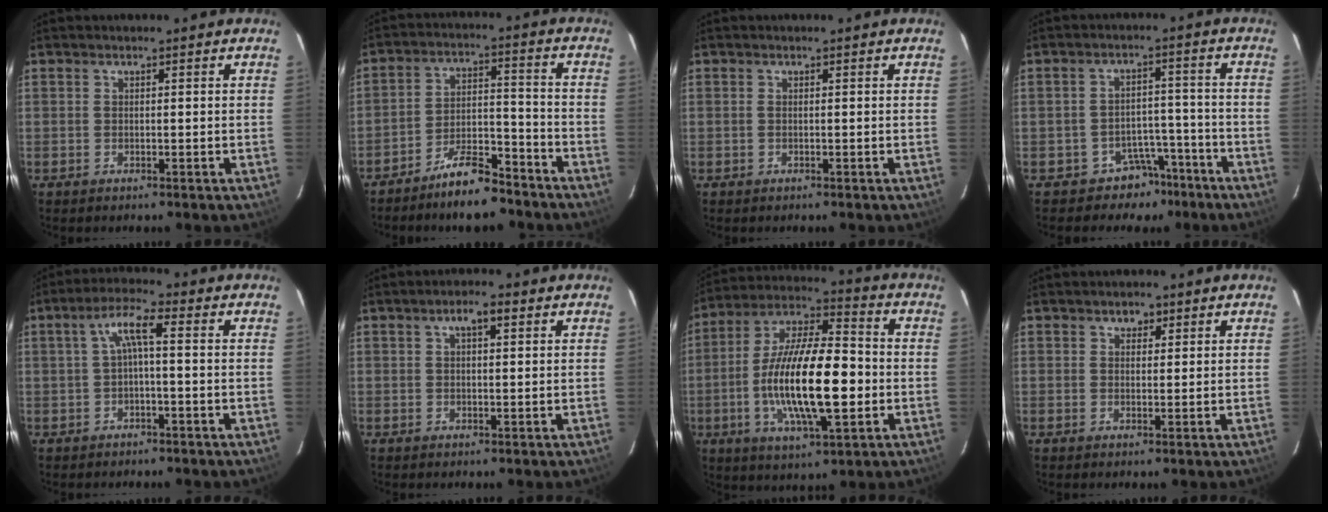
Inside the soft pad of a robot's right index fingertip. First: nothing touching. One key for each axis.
{"total": 10.5, "fx": -8.8, "fy": 3.0, "fz": 5.0, "tx": -0.097, "ty": 0.024, "tz": -0.142}
{"total": 0.0}
{"total": 7.0, "fx": -5.3, "fy": 4.6, "fz": 0.5, "tx": -0.004, "ty": 0.032, "tz": -0.070}
{"total": 4.5, "fx": -0.3, "fy": 0.7, "fz": 4.5, "tx": -0.092, "ty": 0.013, "tz": -0.001}
{"total": 3.2, "fx": 1.4, "fy": 1.1, "fz": 2.7, "tx": -0.046, "ty": 0.012, "tz": 0.023}
{"total": 19.3, "fx": -3.4, "fy": 5.8, "fz": 18.1, "tx": -0.343, "ty": -0.002, "tz": -0.065}
{"total": 2.0, "fx": 1.1, "fy": 1.5, "fz": 0.7, "tx": -0.006, "ty": 0.008, "tz": 0.018}